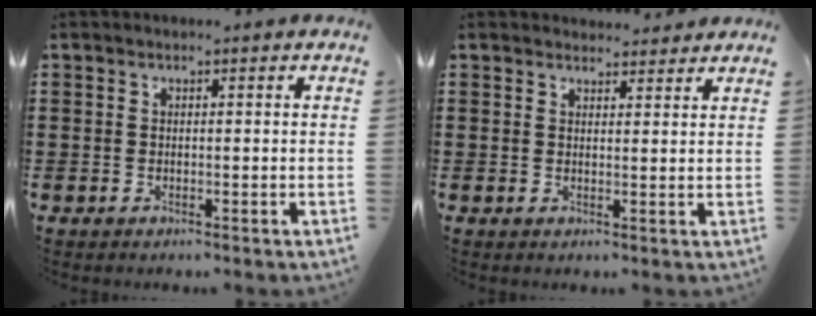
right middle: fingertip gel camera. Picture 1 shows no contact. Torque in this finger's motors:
{"motor_torque": [-0.03, -0.08, -0.04, -0.04]}